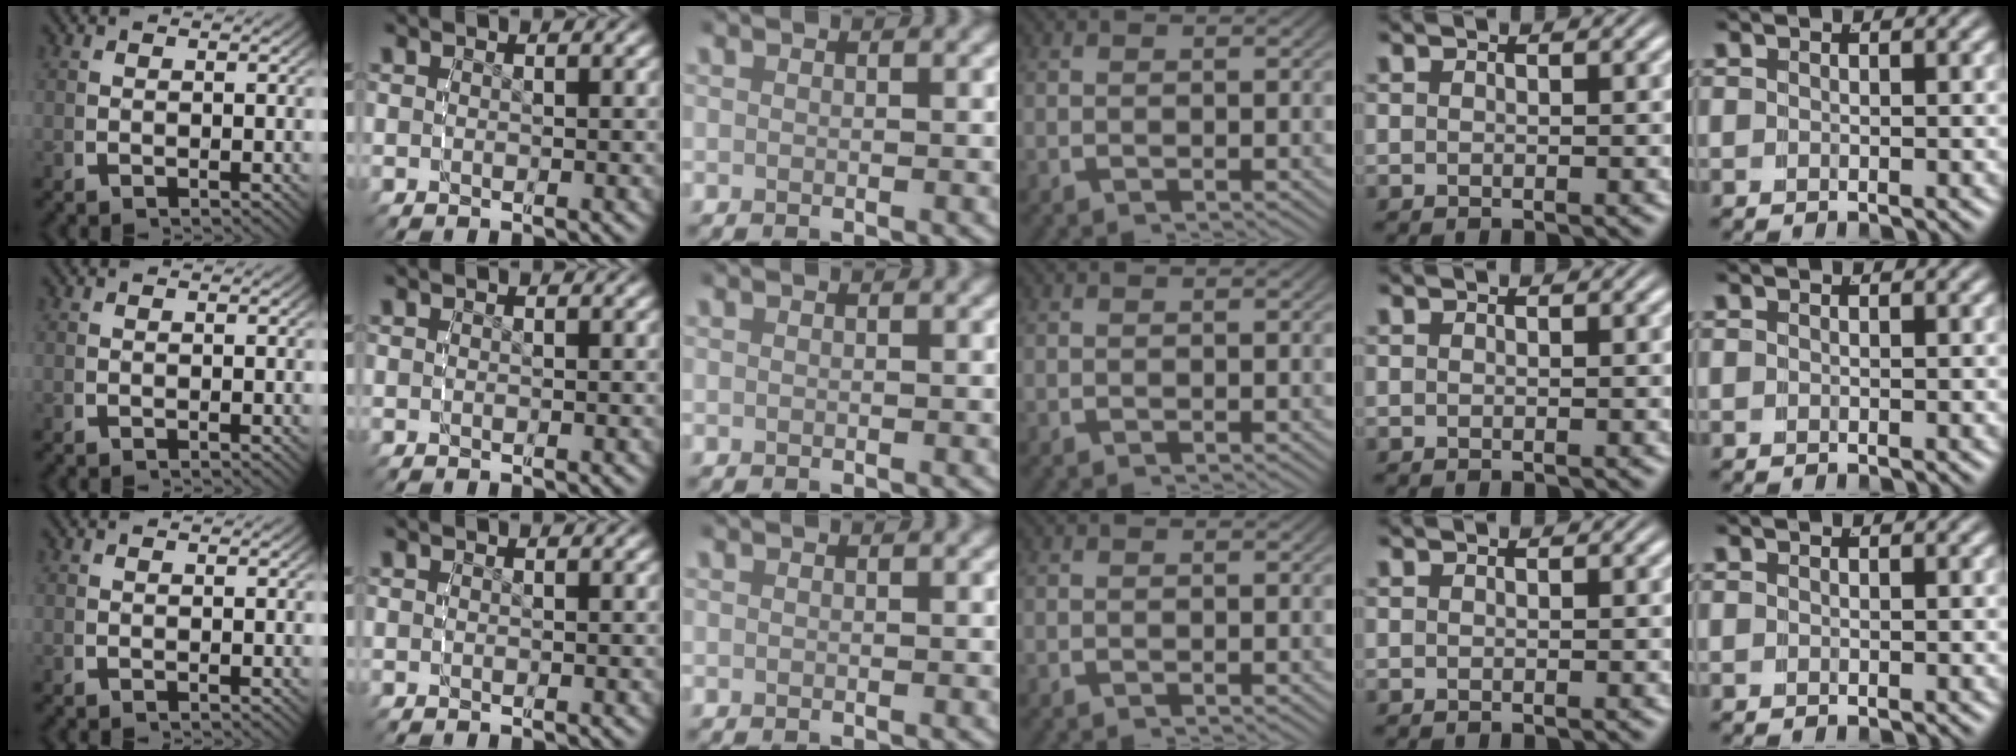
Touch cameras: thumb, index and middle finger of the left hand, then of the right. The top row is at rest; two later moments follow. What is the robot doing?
{"motion": "reach", "object": "jacket"}